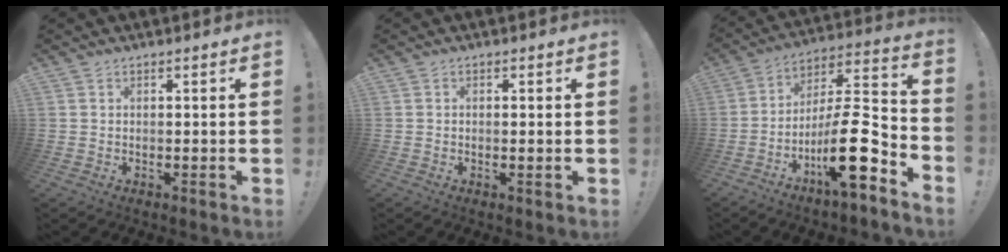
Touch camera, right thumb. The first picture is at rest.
{"total": 0.8, "force": [0.0, 0.1, 0.8], "torque": [-0.009, -0.003, -0.001]}
{"total": 19.1, "force": [-8.5, 5.0, 16.3], "torque": [-0.275, 0.041, -0.139]}